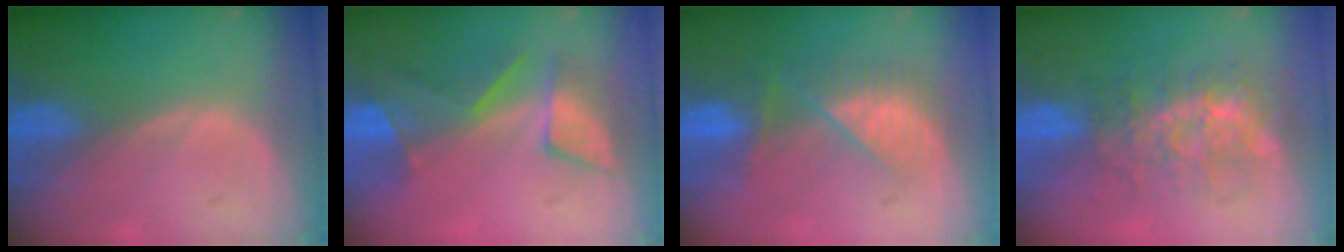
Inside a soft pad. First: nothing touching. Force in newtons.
{"total": 7.5, "press": 6.9, "slide": 3.0}
{"total": 7.5, "press": 6.8, "slide": 3.3}
{"total": 8.7, "press": 7.5, "slide": 4.3}